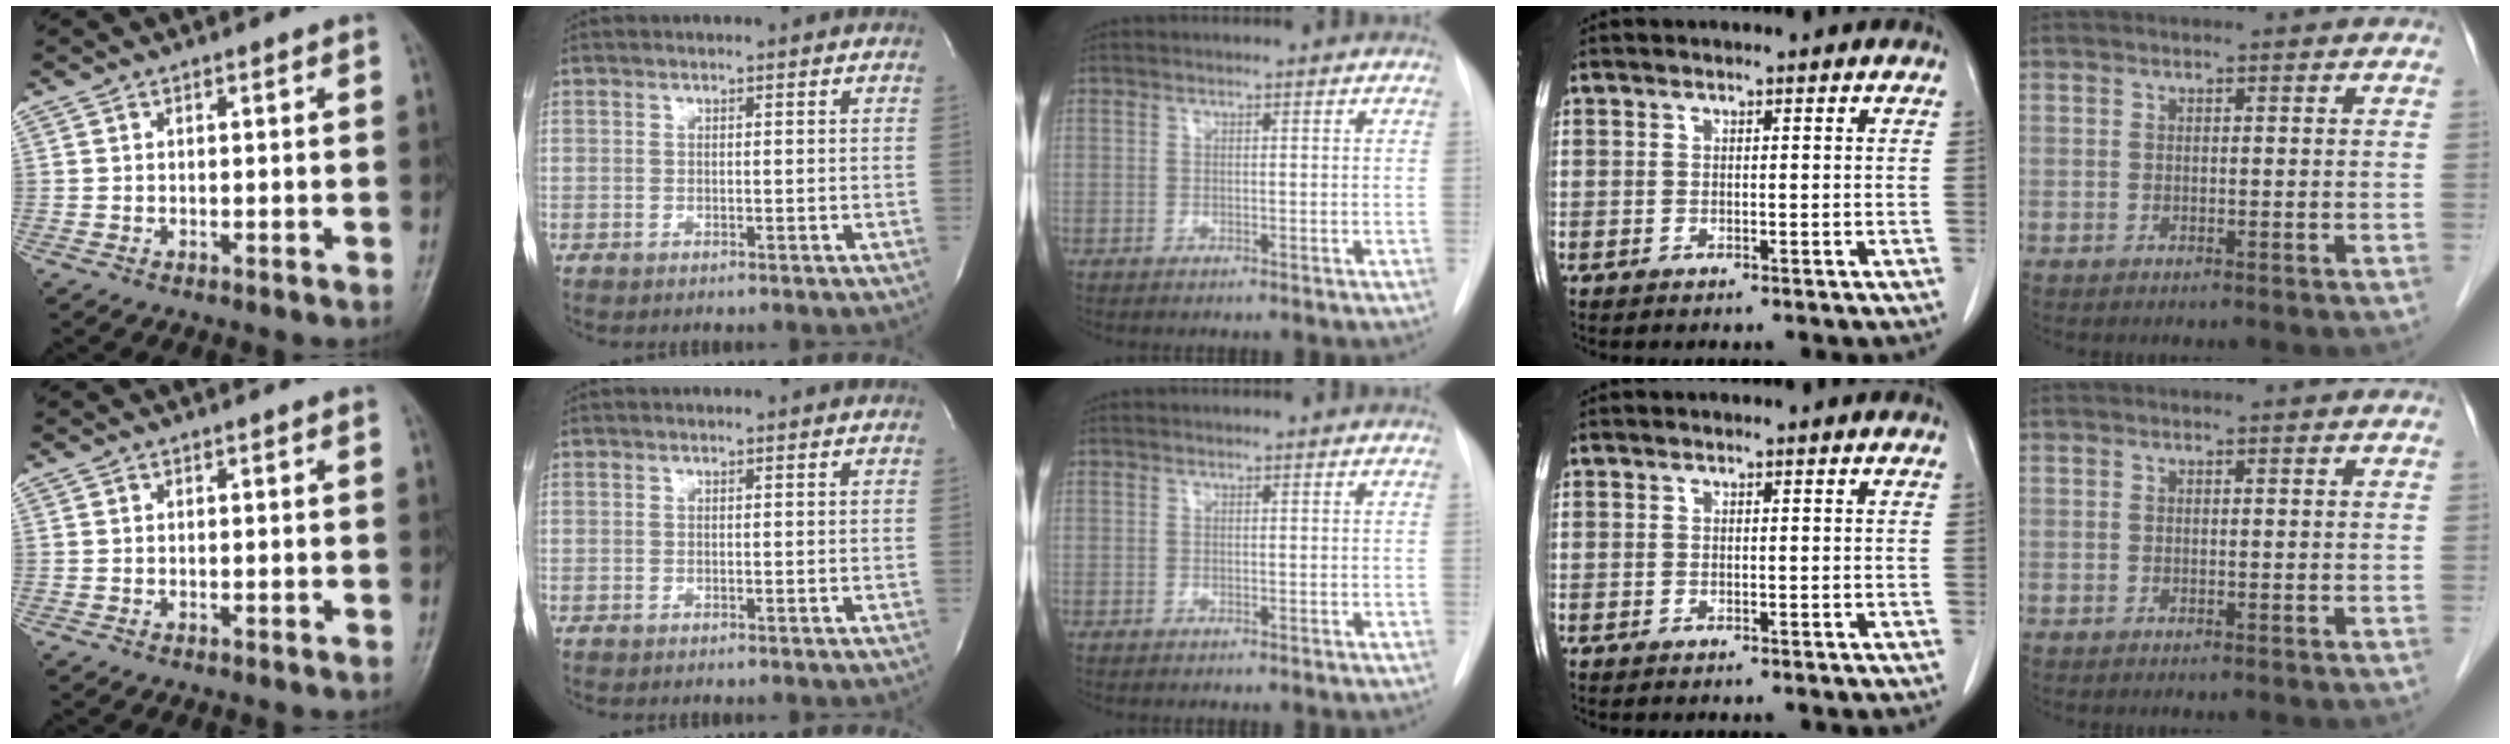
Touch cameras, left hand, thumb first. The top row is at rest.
{}